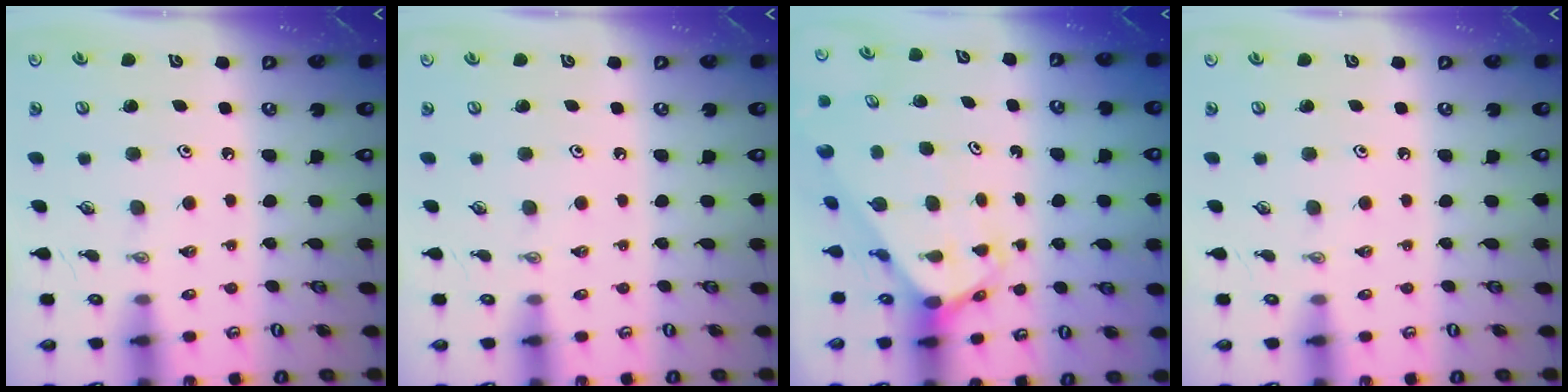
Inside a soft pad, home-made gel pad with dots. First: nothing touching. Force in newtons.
{"total": 0.0}
{"total": 3.2, "press": 3.2, "slide": 0.2}
{"total": 0.0}